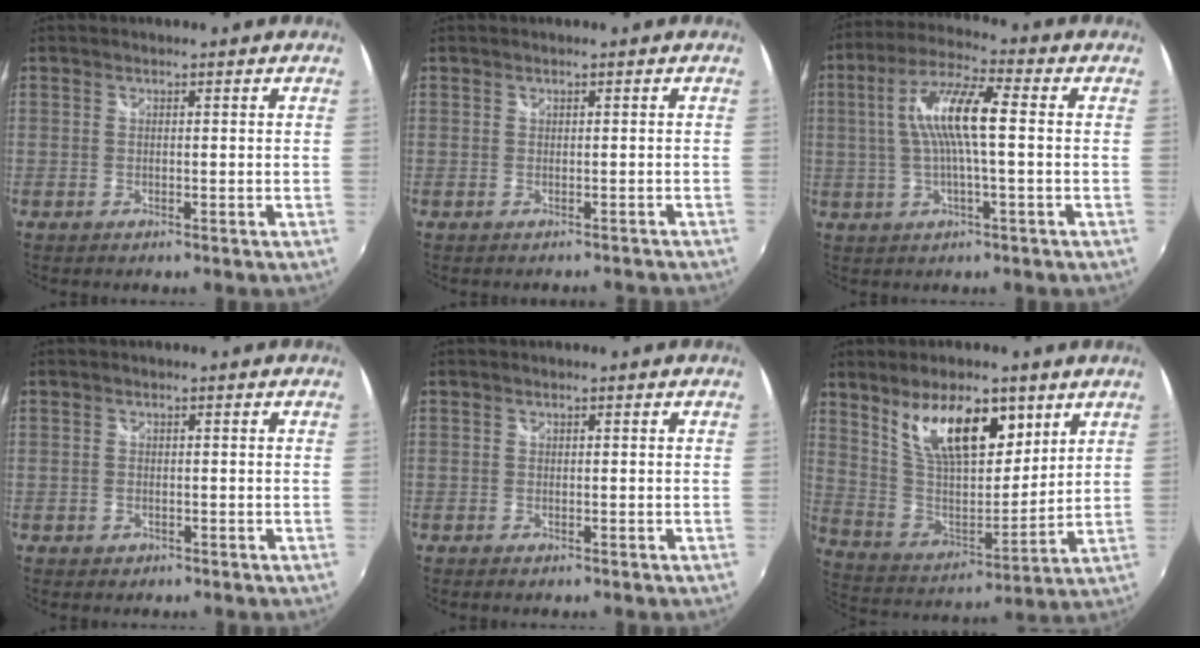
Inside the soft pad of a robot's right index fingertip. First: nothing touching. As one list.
[{"total": 2.1, "force": [-1.8, 0.9, 0.5], "torque": [-0.002, 0.000, -0.020]}, {"total": 10.8, "force": [0.7, 1.7, 10.7], "torque": [-0.203, 0.014, 0.012]}, {"total": 1.6, "force": [-0.8, 1.3, 0.5], "torque": [-0.010, -0.001, -0.010]}, {"total": 0.9, "force": [-0.6, 0.6, 0.4], "torque": [-0.008, -0.004, -0.012]}, {"total": 17.1, "force": [9.3, 7.6, 12.2], "torque": [-0.208, -0.003, 0.177]}]